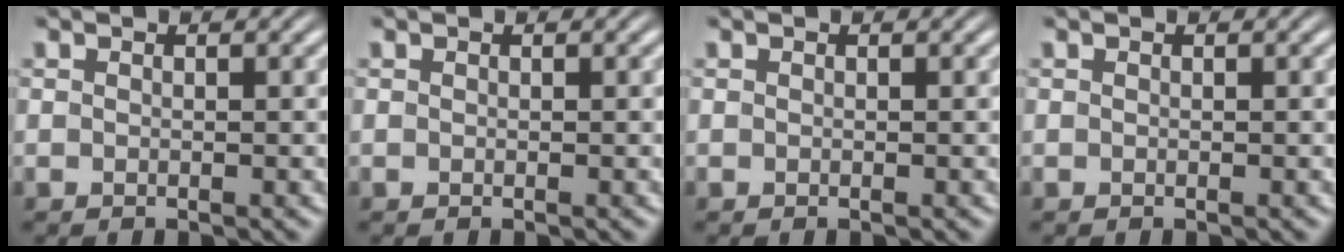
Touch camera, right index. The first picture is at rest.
{"total": 0.0}
{"total": 0.0}
{"total": 0.0}